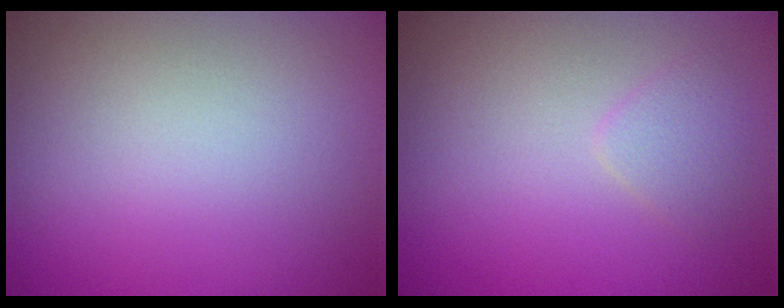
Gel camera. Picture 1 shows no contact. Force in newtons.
{"total": 1.3, "press": 1.3, "slide": 0.1}